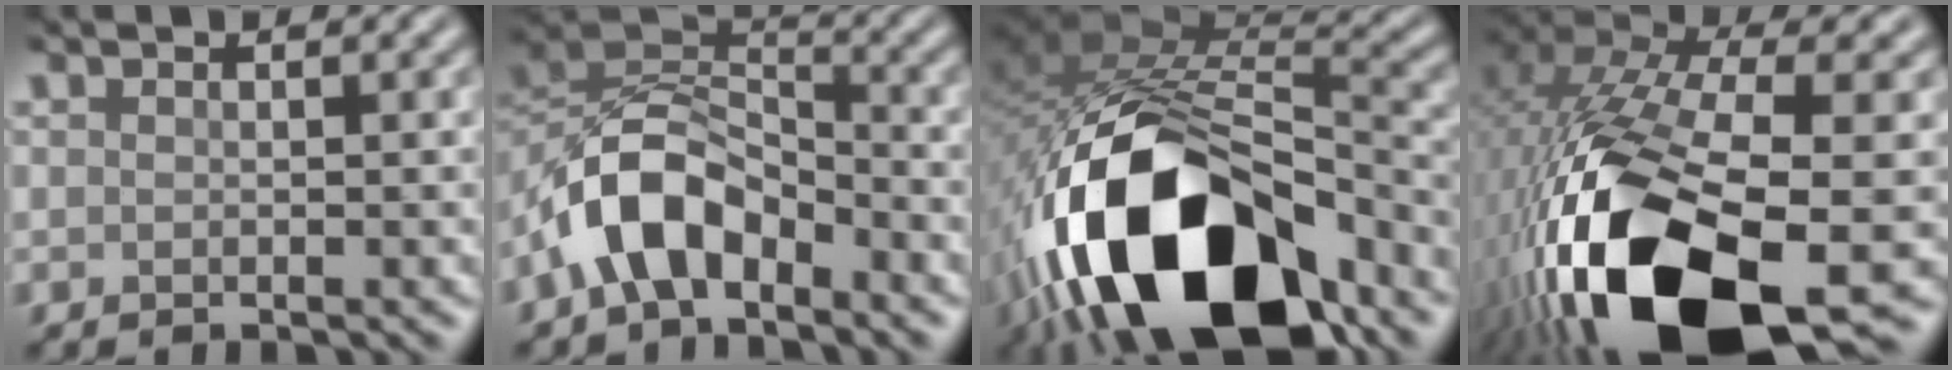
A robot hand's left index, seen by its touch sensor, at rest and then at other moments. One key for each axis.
{"total": 6.9, "fx": -4.0, "fy": 3.6, "fz": 4.4, "tx": -0.077, "ty": 0.010, "tz": -0.083}
{"total": 16.4, "fx": -8.0, "fy": 8.0, "fz": 11.9, "tx": -0.222, "ty": -0.003, "tz": -0.136}
{"total": 18.1, "fx": -6.7, "fy": 7.8, "fz": 14.9, "tx": -0.311, "ty": -0.028, "tz": -0.105}